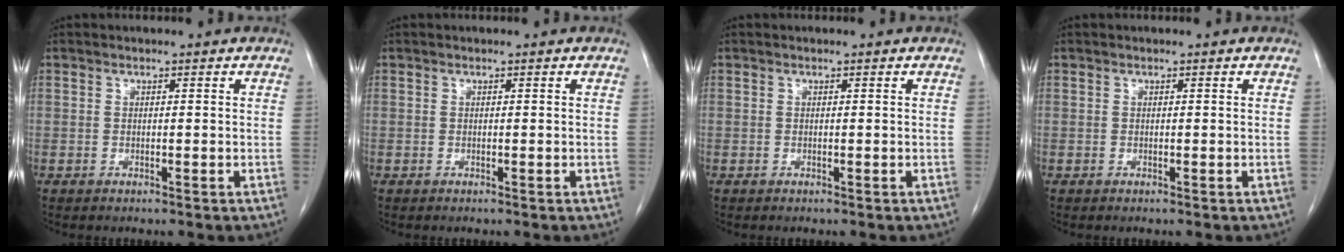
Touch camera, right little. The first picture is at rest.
{"total": 0.0}
{"total": 0.0}
{"total": 0.0}